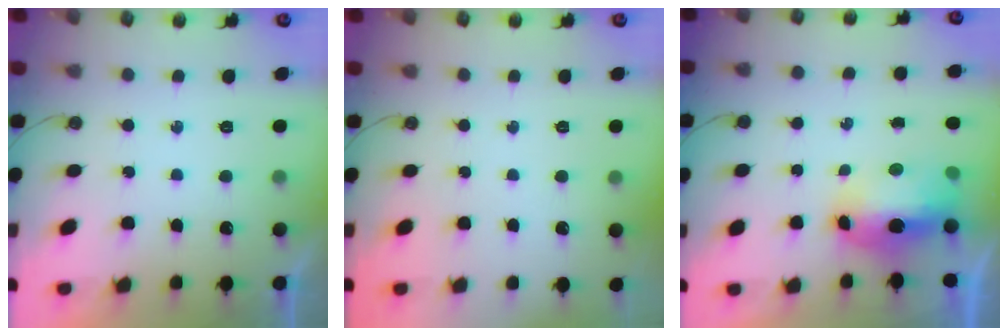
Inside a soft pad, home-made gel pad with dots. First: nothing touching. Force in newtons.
{"total": 0.0}
{"total": 9.0, "press": 8.9, "slide": 1.7}